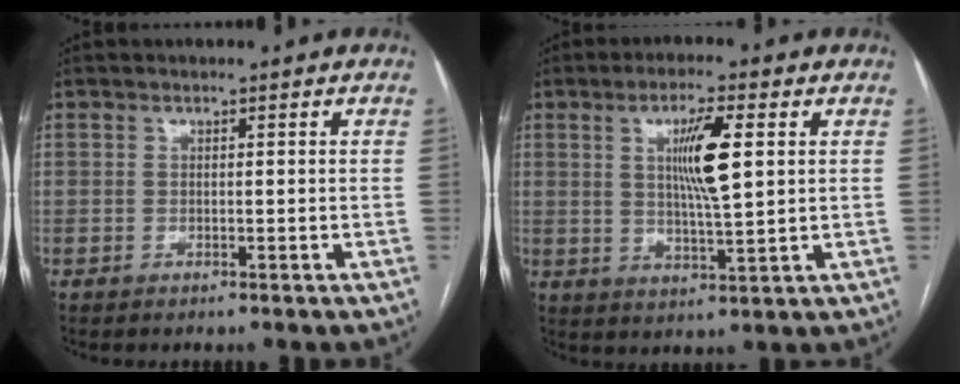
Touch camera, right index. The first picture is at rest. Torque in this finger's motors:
{"motor_torque": [0.68, -0.10, 0.63, 0.08]}